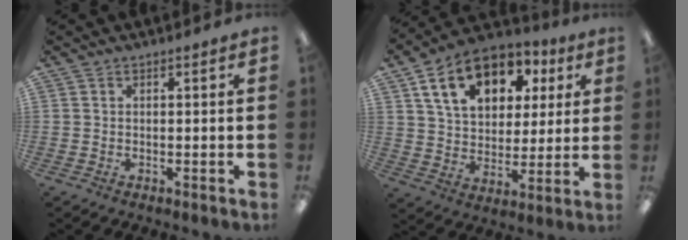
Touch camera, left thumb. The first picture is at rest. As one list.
[{"total": 16.3, "force": [8.2, 11.1, 8.8], "torque": [-0.149, -0.017, 0.148]}]